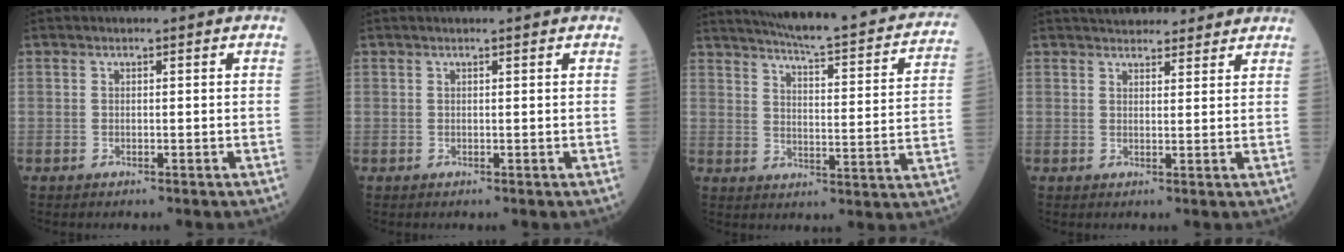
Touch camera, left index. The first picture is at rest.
{"total": 1.6, "force": [1.5, -0.1, 0.6], "torque": [-0.006, 0.010, 0.023]}
{"total": 26.0, "force": [23.0, 3.1, 11.9], "torque": [-0.170, -0.043, 0.279]}
{"total": 9.9, "force": [8.8, 3.1, 3.2], "torque": [-0.032, 0.022, 0.110]}